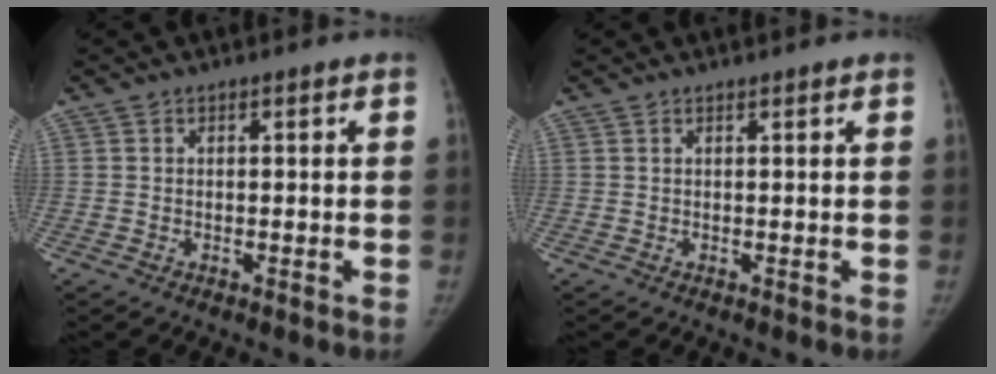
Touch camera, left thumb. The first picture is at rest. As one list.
[{"total": 0.7, "force": [0.7, 0.1, 0.3], "torque": [-0.001, 0.004, 0.011]}]